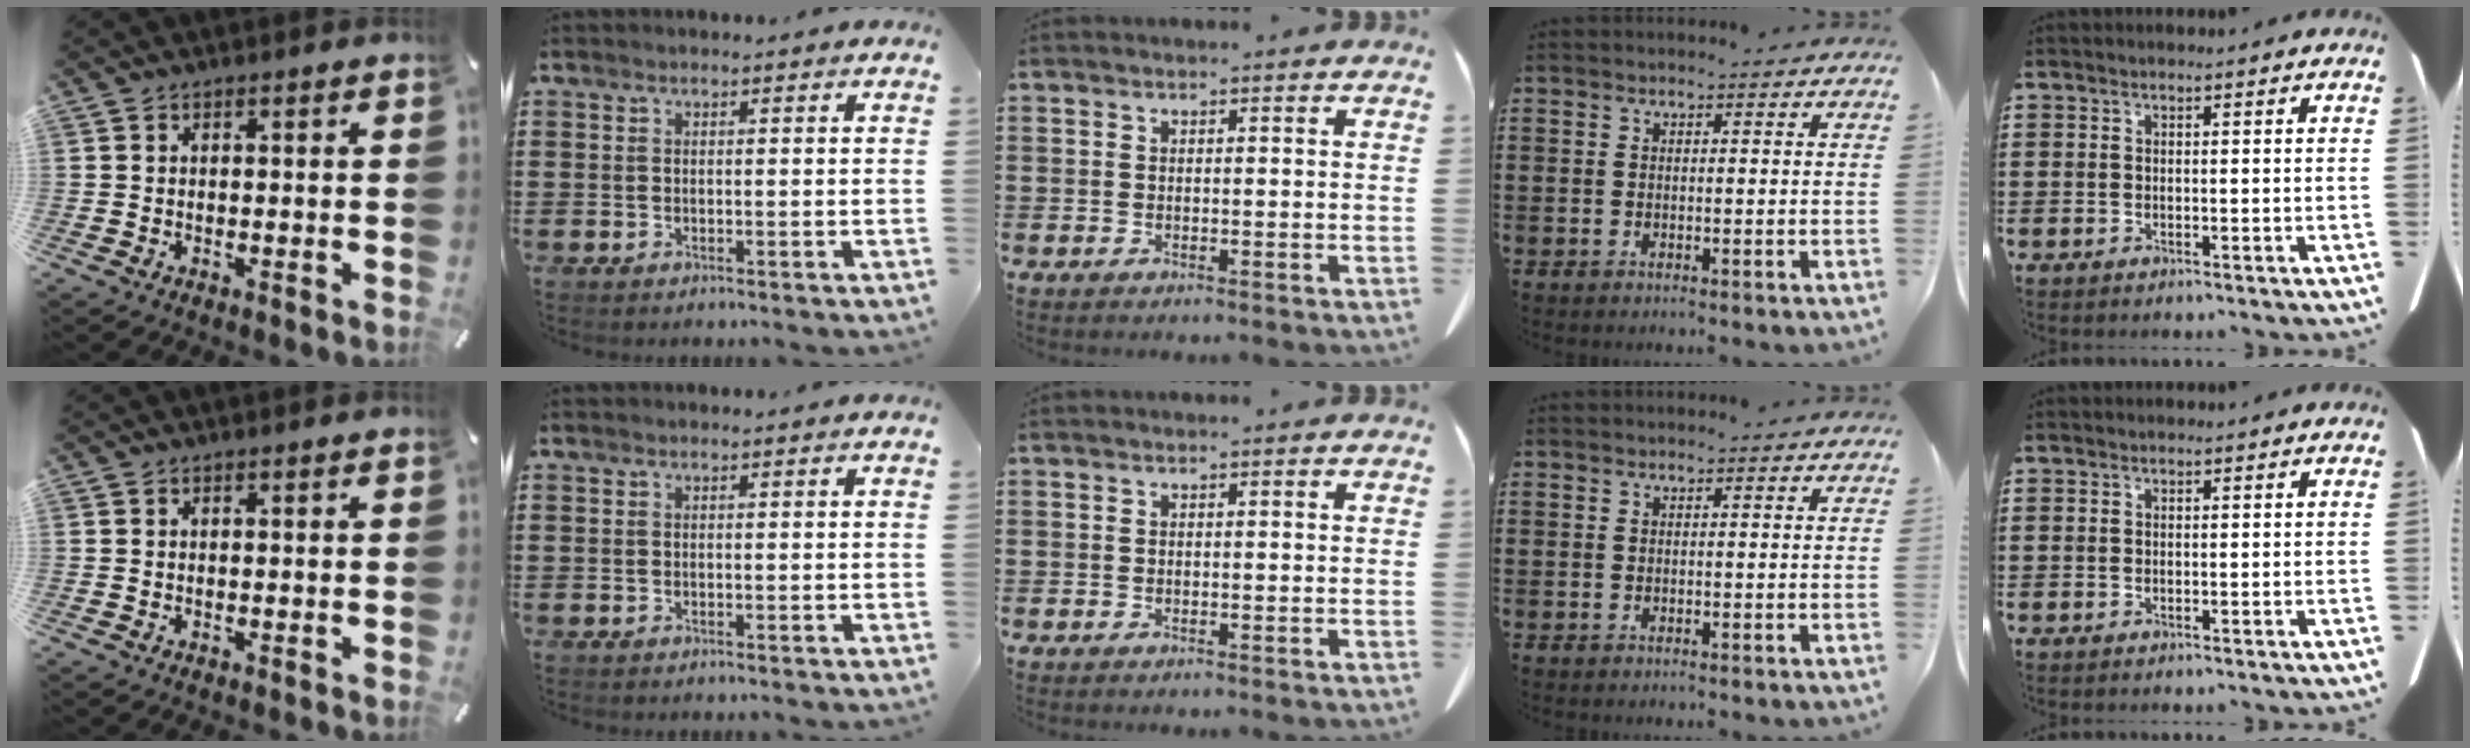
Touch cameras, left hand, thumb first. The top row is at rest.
{}